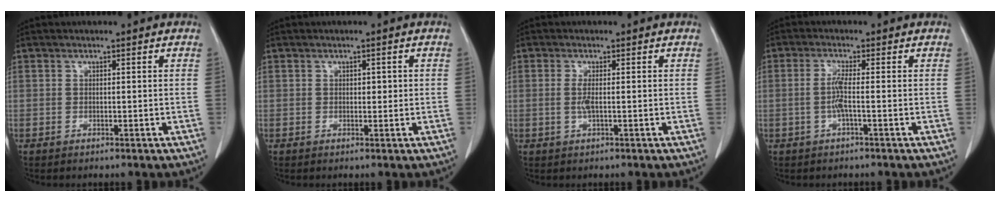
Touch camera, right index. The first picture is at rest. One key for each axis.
{"total": 1.1, "fx": 0.1, "fy": 0.6, "fz": 0.9, "tx": -0.010, "ty": 0.001, "tz": 0.001}
{"total": 1.9, "fx": -0.2, "fy": 0.2, "fz": 1.9, "tx": -0.044, "ty": -0.002, "tz": -0.003}
{"total": 2.9, "fx": -0.6, "fy": -0.3, "fz": 2.8, "tx": -0.061, "ty": -0.002, "tz": -0.014}